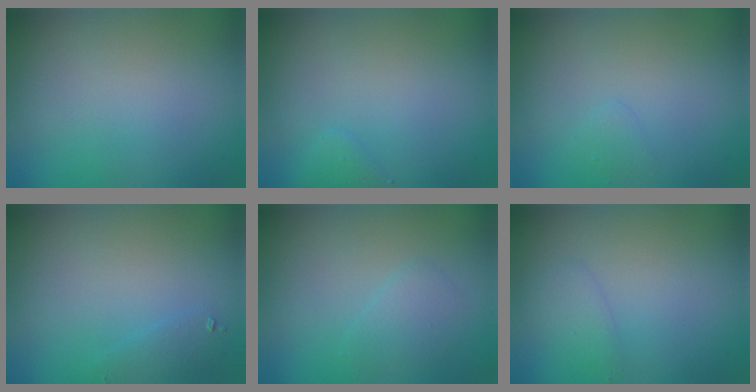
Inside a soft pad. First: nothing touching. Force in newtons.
{"total": 0.8, "press": 0.8, "slide": 0.0}
{"total": 0.7, "press": 0.7, "slide": 0.1}
{"total": 1.1, "press": 1.1, "slide": 0.1}
{"total": 1.5, "press": 1.5, "slide": 0.2}
{"total": 1.2, "press": 1.2, "slide": 0.1}